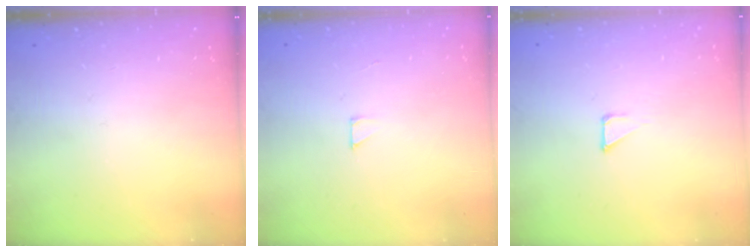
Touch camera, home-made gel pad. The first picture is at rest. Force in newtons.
{"total": 2.0, "press": 2.0, "slide": 0.0}
{"total": 1.6, "press": 1.6, "slide": 0.1}